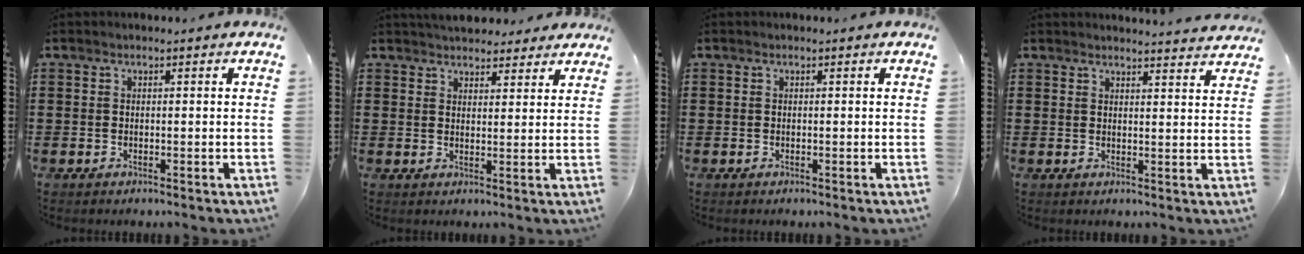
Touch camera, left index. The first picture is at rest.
{"total": 3.8, "force": [3.6, 1.3, 0.4], "torque": [-0.020, -0.007, 0.068]}
{"total": 0.0}
{"total": 2.9, "force": [2.9, -0.5, 0.3], "torque": [-0.005, -0.019, 0.053]}